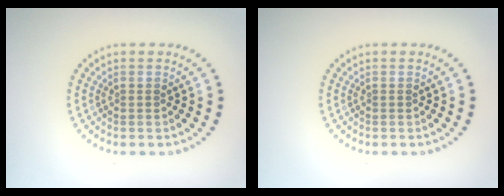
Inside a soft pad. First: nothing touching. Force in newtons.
{"total": 0.0}